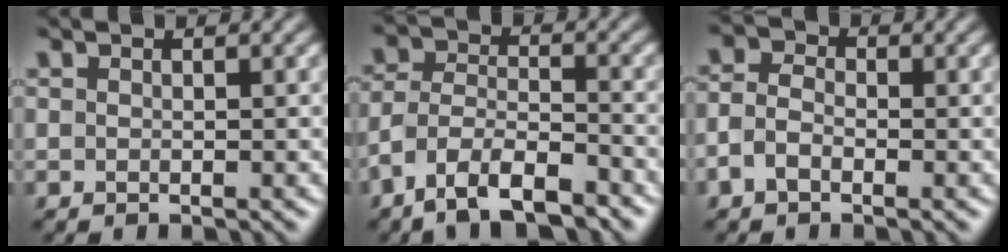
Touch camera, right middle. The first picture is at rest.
{"total": 7.1, "force": [-5.2, 2.8, 3.9], "torque": [-0.069, 0.004, -0.102]}
{"total": 2.6, "force": [-1.0, 1.8, 1.6], "torque": [-0.035, 0.001, -0.025]}